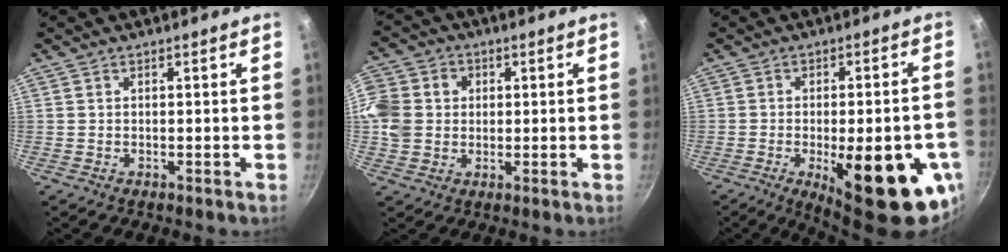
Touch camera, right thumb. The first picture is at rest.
{"total": 14.7, "force": [1.7, 12.7, 7.3], "torque": [-0.175, 0.030, 0.036]}
{"total": 23.9, "force": [-8.0, 8.4, 20.9], "torque": [-0.214, 0.004, -0.086]}